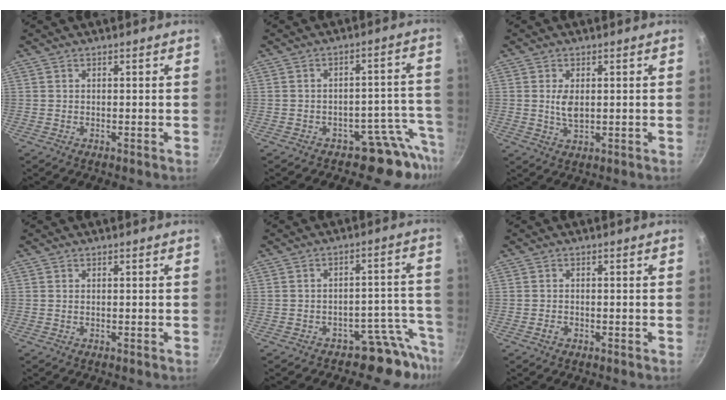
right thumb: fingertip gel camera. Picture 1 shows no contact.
{"total": 8.0, "force": [-6.1, 4.7, 2.4], "torque": [0.053, 0.070, -0.085]}
{"total": 3.0, "force": [0.4, 1.6, 2.5], "torque": [-0.045, -0.005, 0.011]}
{"total": 0.0}
{"total": 7.9, "force": [-6.7, 3.9, 1.6], "torque": [0.059, 0.084, -0.099]}
{"total": 1.2, "force": [-0.6, 0.8, 0.6], "torque": [-0.016, 0.004, -0.012]}